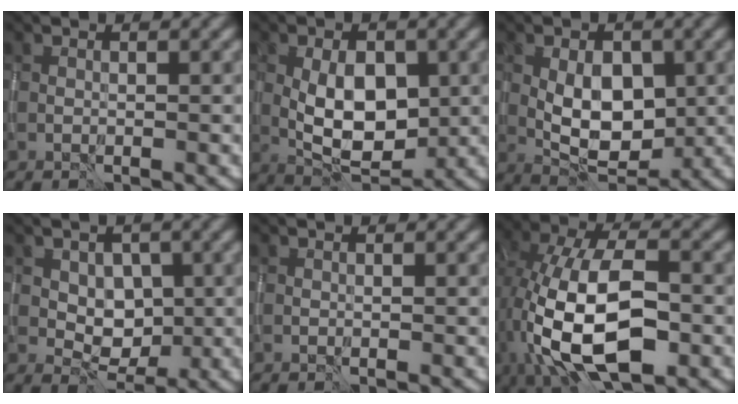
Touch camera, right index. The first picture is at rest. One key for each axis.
{"total": 7.0, "fx": -0.2, "fy": 4.1, "fz": 5.7, "tx": -0.108, "ty": -0.001, "tz": -0.002}
{"total": 6.2, "fx": 0.0, "fy": 3.8, "fz": 4.9, "tx": -0.085, "ty": -0.002, "tz": 0.000}
{"total": 3.4, "fx": 0.5, "fy": 2.7, "fz": 2.0, "tx": -0.024, "ty": -0.004, "tz": 0.007}
{"total": 0.0}
{"total": 13.8, "fx": -3.0, "fy": 7.1, "fz": 11.5, "tx": -0.228, "ty": -0.001, "tz": -0.054}